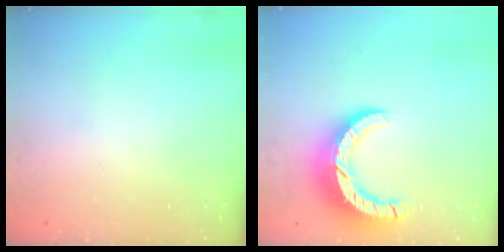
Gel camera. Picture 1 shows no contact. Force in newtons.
{"total": 12.0, "press": 12.0, "slide": 1.2}